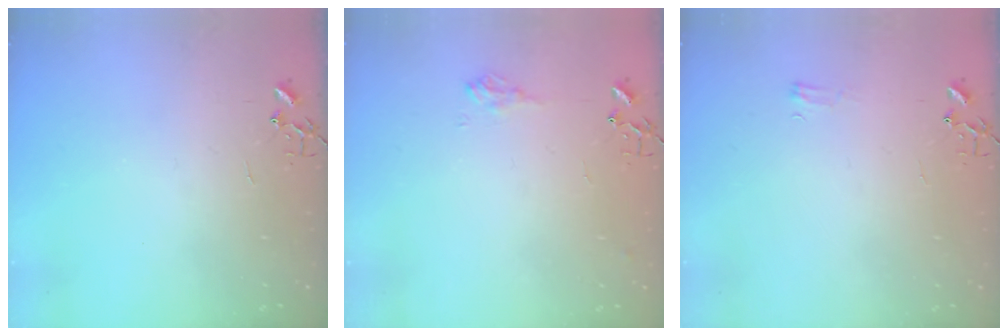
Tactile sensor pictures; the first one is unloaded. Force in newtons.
{"total": 8.5, "press": 8.4, "slide": 0.8}
{"total": 4.4, "press": 4.3, "slide": 0.5}